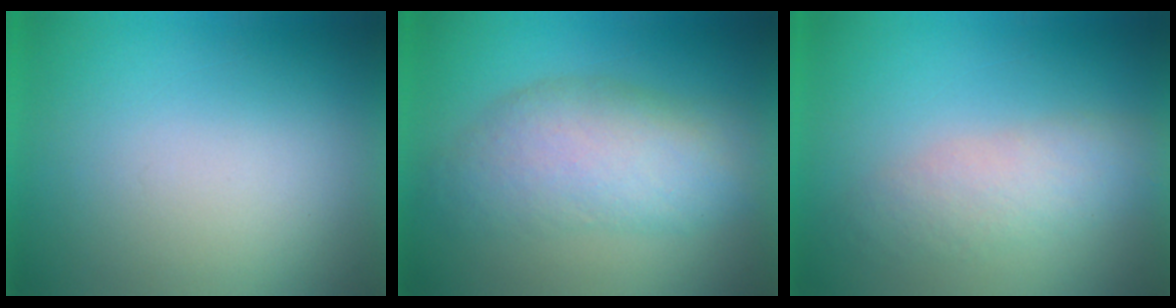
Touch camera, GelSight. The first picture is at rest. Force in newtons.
{"total": 7.1}
{"total": 3.4}